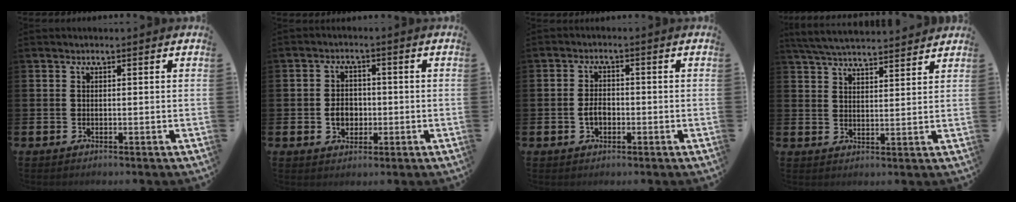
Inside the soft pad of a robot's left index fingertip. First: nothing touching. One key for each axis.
{"total": 3.8, "fx": -0.6, "fy": 3.0, "fz": 2.2, "tx": -0.030, "ty": 0.001, "tz": -0.018}
{"total": 2.5, "fx": -0.6, "fy": 1.7, "fz": 1.8, "tx": -0.024, "ty": 0.001, "tz": -0.015}
{"total": 5.4, "fx": 5.3, "fy": 0.4, "fz": 0.9, "tx": -0.040, "ty": -0.027, "tz": 0.095}